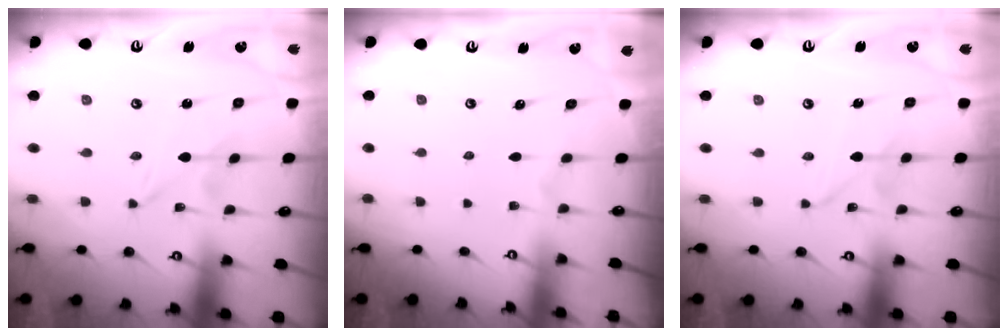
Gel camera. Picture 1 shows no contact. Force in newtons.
{"total": 0.5, "press": 0.5, "slide": 0.1}
{"total": 0.9, "press": 0.9, "slide": 0.2}